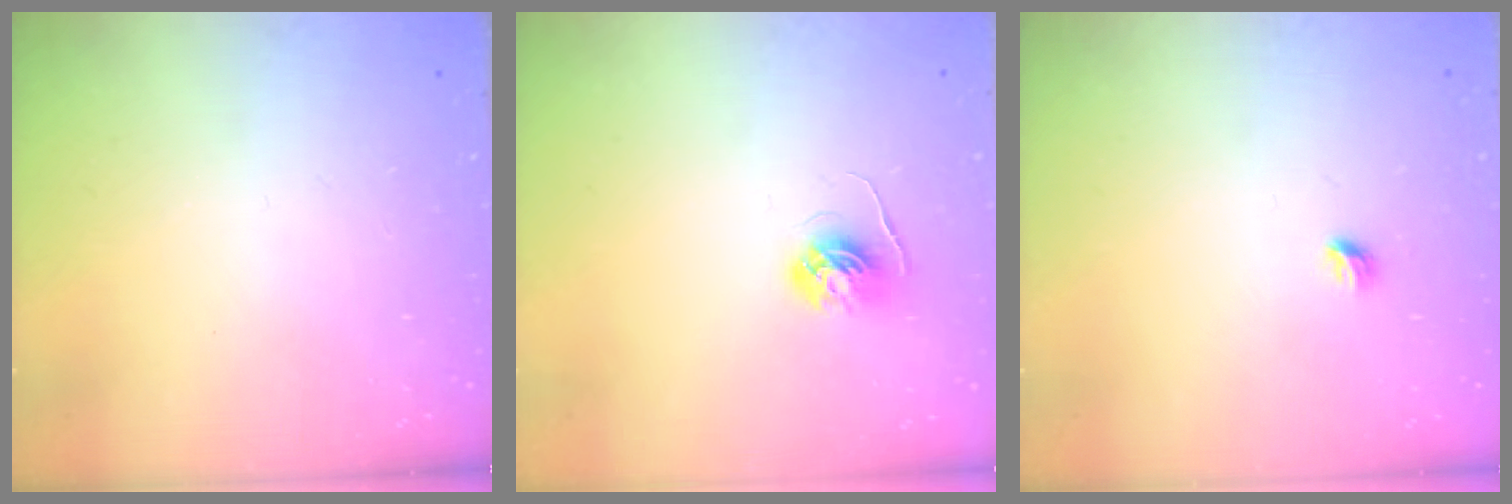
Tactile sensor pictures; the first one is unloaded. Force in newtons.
{"total": 4.3, "press": 4.3, "slide": 0.5}
{"total": 3.7, "press": 3.6, "slide": 0.8}